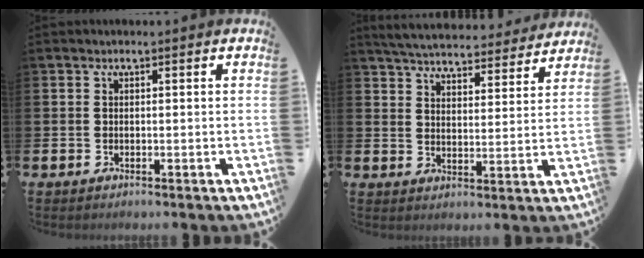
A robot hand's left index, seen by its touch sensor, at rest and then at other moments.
{"total": 5.6, "force": [5.4, 0.8, 0.8], "torque": [-0.036, -0.039, 0.094]}